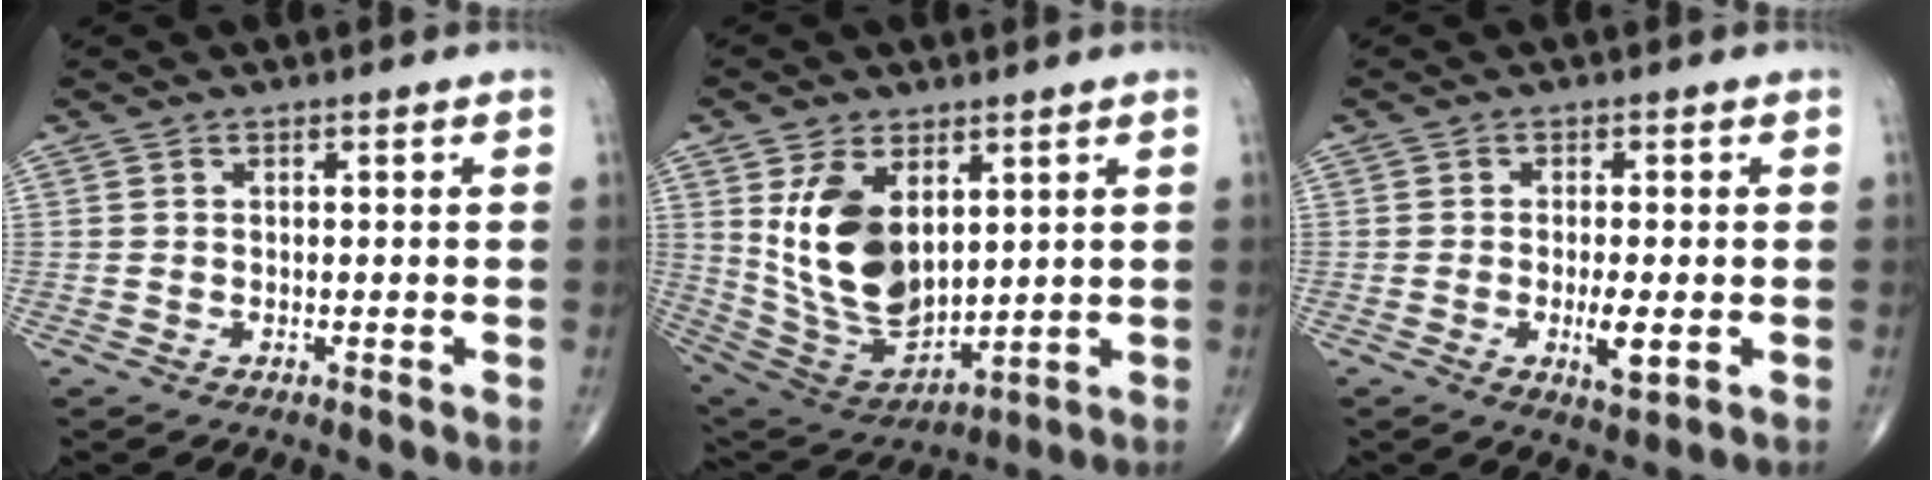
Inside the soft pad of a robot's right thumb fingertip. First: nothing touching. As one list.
[{"total": 15.6, "force": [4.1, 9.2, 11.9], "torque": [-0.194, -0.023, 0.104]}, {"total": 4.8, "force": [-1.0, 1.4, 4.5], "torque": [-0.072, -0.010, -0.015]}]